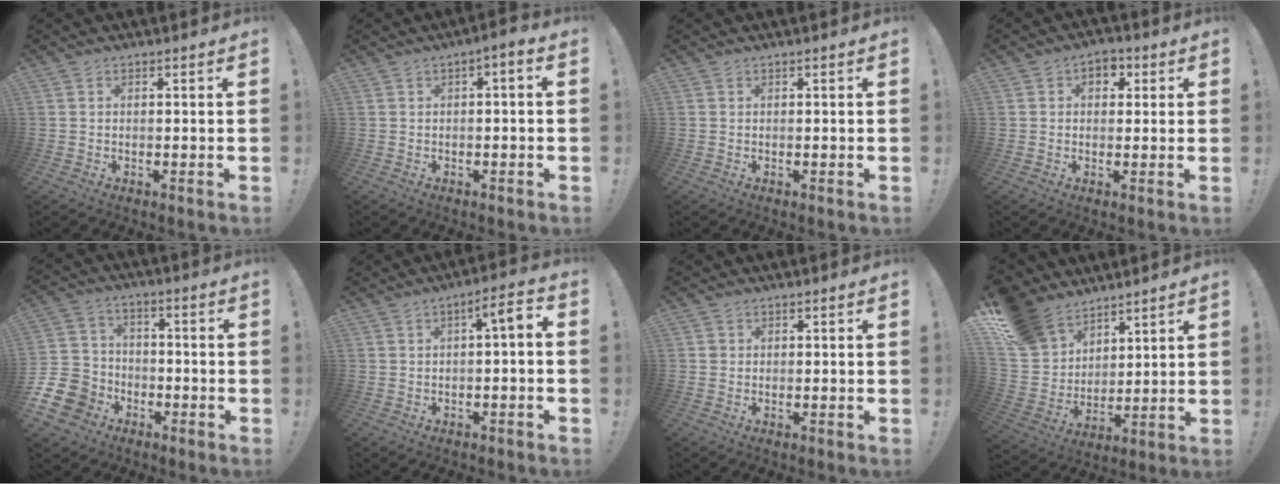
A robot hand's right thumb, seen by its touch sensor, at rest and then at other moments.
{"total": 2.8, "force": [-1.2, 0.7, 2.4], "torque": [-0.033, 0.008, -0.024]}
{"total": 0.0}
{"total": 4.7, "force": [1.4, 3.5, 2.7], "torque": [-0.026, 0.001, 0.021]}
{"total": 13.4, "force": [-6.1, 10.9, 4.7], "torque": [-0.082, 0.044, -0.109]}
{"total": 5.0, "force": [-0.5, 1.1, 4.9], "torque": [-0.065, -0.001, -0.015]}
{"total": 0.9, "force": [0.2, 0.9, 0.2], "torque": [0.000, 0.002, 0.004]}
{"total": 14.8, "force": [10.4, 9.8, 4.2], "torque": [-0.082, -0.068, 0.205]}